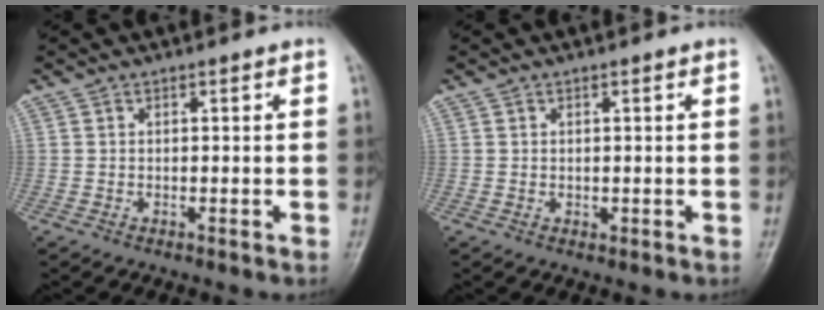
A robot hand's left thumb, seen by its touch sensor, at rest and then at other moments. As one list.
[{"total": 0.7, "force": [0.3, 0.6, 0.4], "torque": [-0.002, -0.002, 0.005]}]